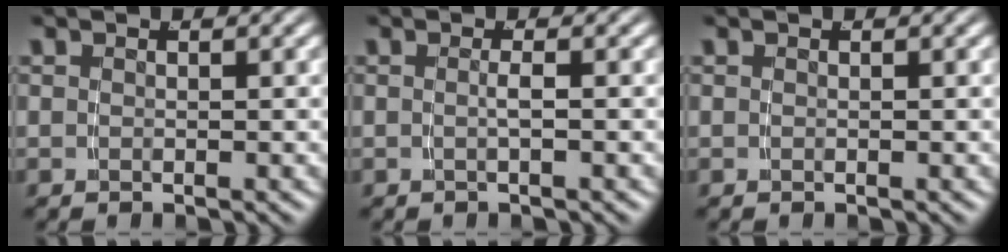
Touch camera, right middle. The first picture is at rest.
{"total": 1.1, "force": [-0.5, -0.6, 0.7], "torque": [-0.016, -0.003, -0.006]}
{"total": 0.0}